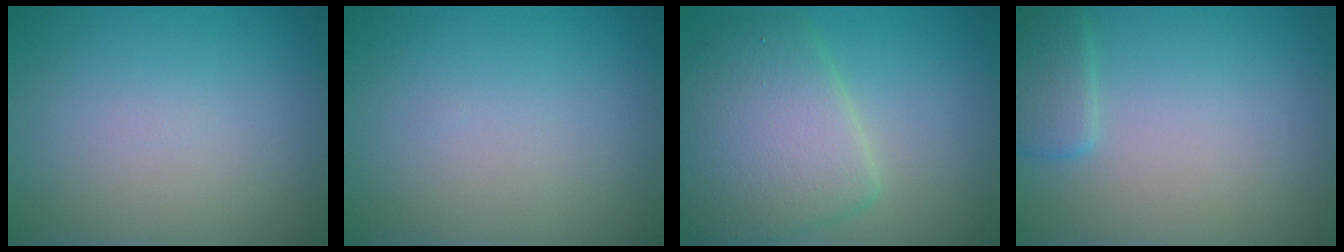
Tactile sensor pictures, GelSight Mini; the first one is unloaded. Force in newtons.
{"total": 0.0}
{"total": 7.1, "press": 7.1, "slide": 0.2}
{"total": 1.9, "press": 1.9, "slide": 0.2}